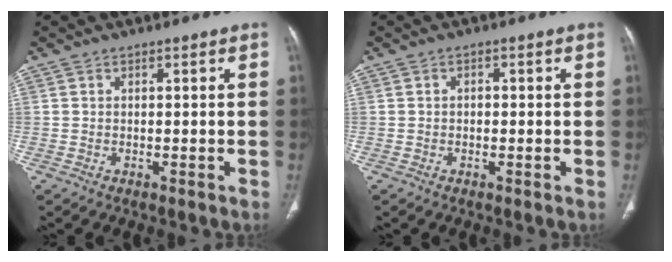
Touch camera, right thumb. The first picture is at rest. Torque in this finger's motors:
{"motor_torque": [-0.38, 0.25, 0.18, 0.36, 0.07]}